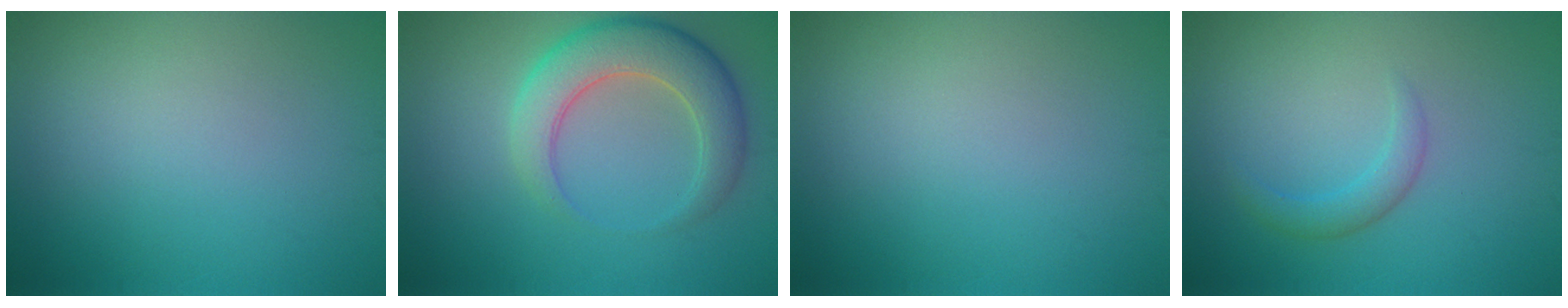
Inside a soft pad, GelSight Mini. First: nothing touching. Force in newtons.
{"total": 5.7, "press": 5.7, "slide": 0.3}
{"total": 0.0}
{"total": 1.8, "press": 1.8, "slide": 0.0}